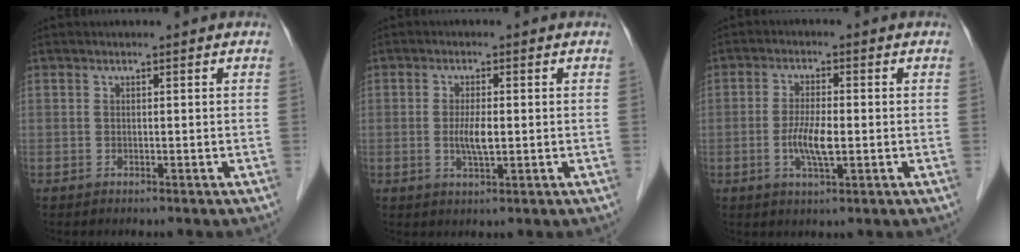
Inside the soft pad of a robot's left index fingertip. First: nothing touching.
{"total": 3.5, "force": [-0.5, 0.8, 3.4], "torque": [-0.070, -0.007, -0.008]}
{"total": 5.1, "force": [-1.2, 1.2, 4.8], "torque": [-0.100, -0.008, -0.023]}